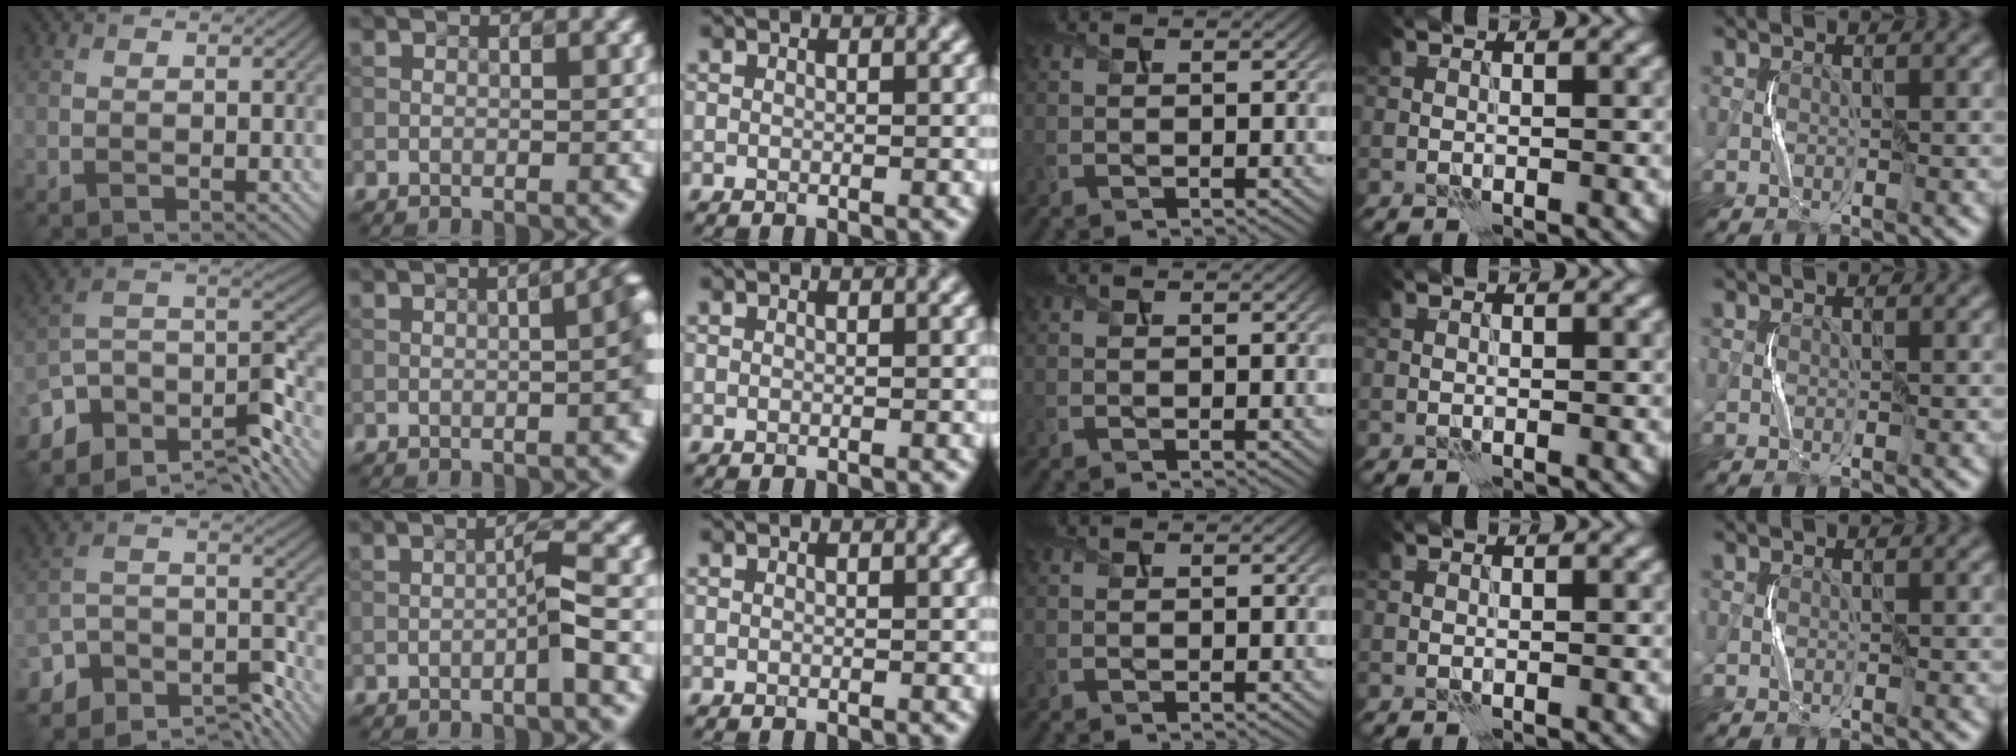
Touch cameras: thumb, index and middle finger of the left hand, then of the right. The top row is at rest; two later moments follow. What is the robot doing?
{"motion": "squeeze", "object": "air blower"}